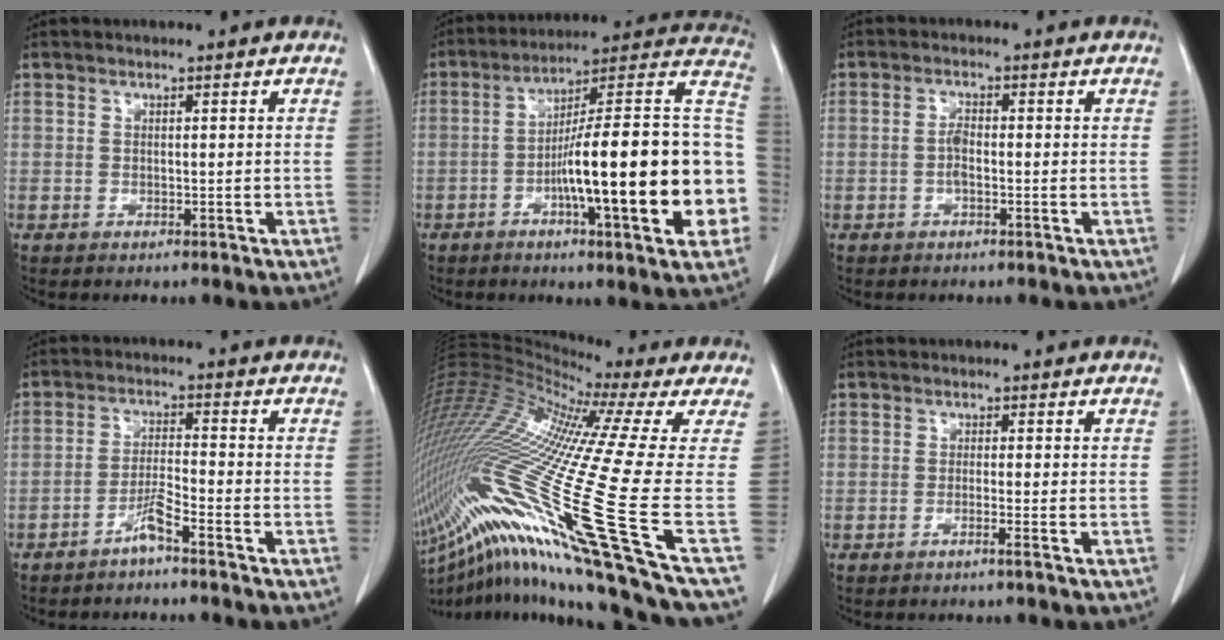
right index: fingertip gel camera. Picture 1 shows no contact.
{"total": 26.0, "force": [-5.1, 3.0, 25.3], "torque": [-0.281, 0.022, -0.078]}
{"total": 2.0, "force": [-0.5, 0.7, 1.9], "torque": [-0.037, 0.003, -0.011]}
{"total": 3.6, "force": [-2.7, -0.4, 2.2], "torque": [-0.045, 0.000, -0.058]}
{"total": 36.5, "force": [-10.2, 1.7, 35.0], "torque": [-0.675, -0.047, -0.206]}
{"total": 1.2, "force": [-0.8, -0.5, 0.7], "torque": [-0.003, 0.006, -0.019]}